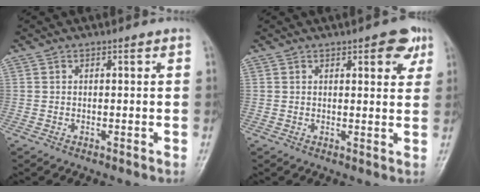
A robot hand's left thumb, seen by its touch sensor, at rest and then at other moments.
{"total": 5.9, "force": [3.0, 2.4, 4.5], "torque": [-0.030, -0.010, 0.028]}